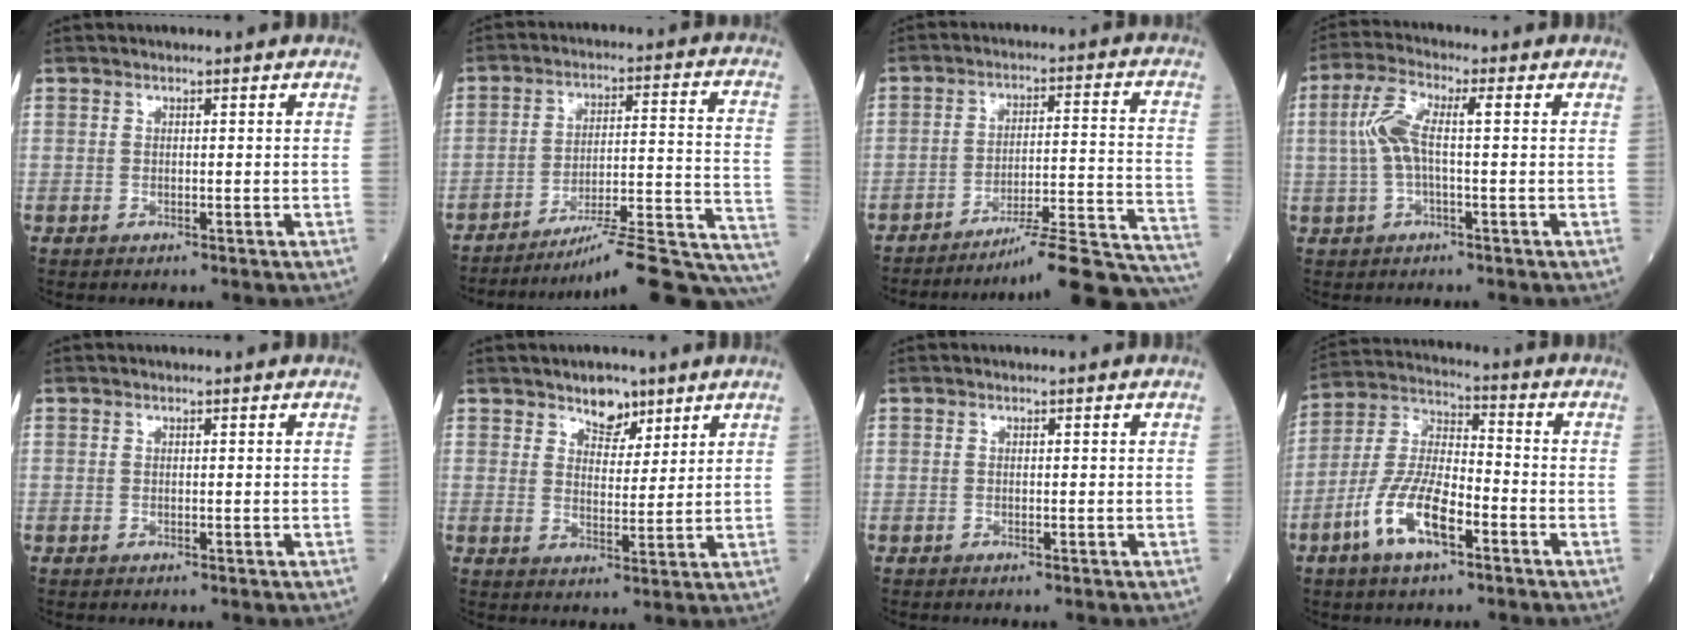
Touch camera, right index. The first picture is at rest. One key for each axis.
{"total": 19.9, "fx": -17.1, "fy": 0.2, "fz": 10.1, "tx": -0.075, "ty": 0.026, "tz": -0.242}
{"total": 19.5, "fx": -18.0, "fy": -1.1, "fz": 7.2, "tx": -0.044, "ty": 0.014, "tz": -0.247}
{"total": 6.2, "fx": 0.5, "fy": 1.5, "fz": 6.0, "tx": -0.141, "ty": 0.026, "tz": 0.008}
{"total": 0.0}
{"total": 4.8, "fx": 3.5, "fy": 2.4, "fz": 2.2, "tx": -0.029, "ty": 0.001, "tz": 0.059}
{"total": 0.0}
{"total": 11.5, "fx": -5.3, "fy": 3.8, "fz": 9.5, "tx": -0.202, "ty": 0.003, "tz": -0.103}